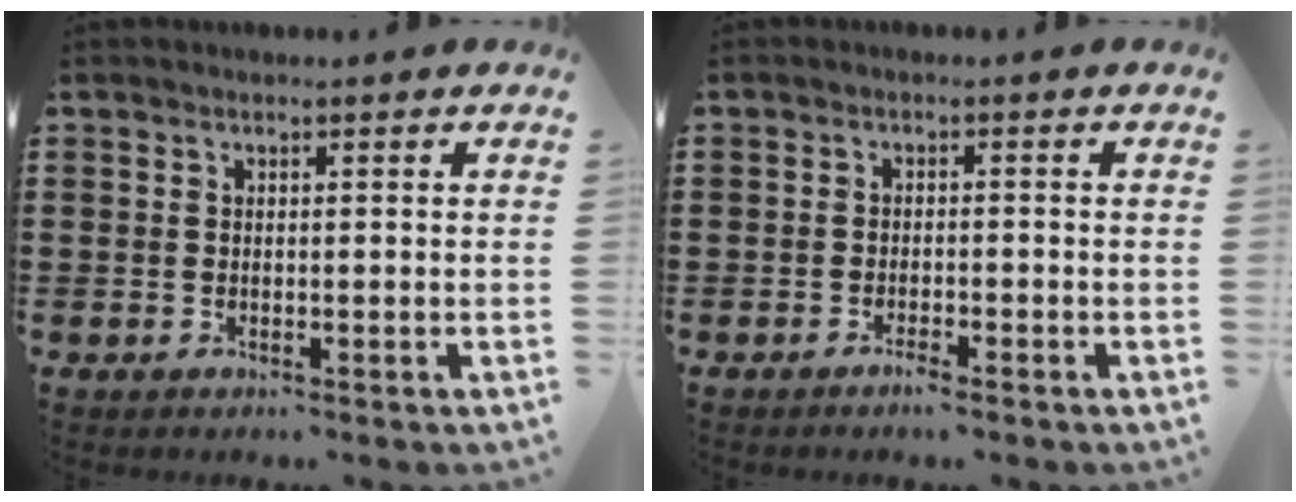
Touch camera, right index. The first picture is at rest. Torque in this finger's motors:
{"motor_torque": [2.14, 0.00, -0.08, -0.01]}